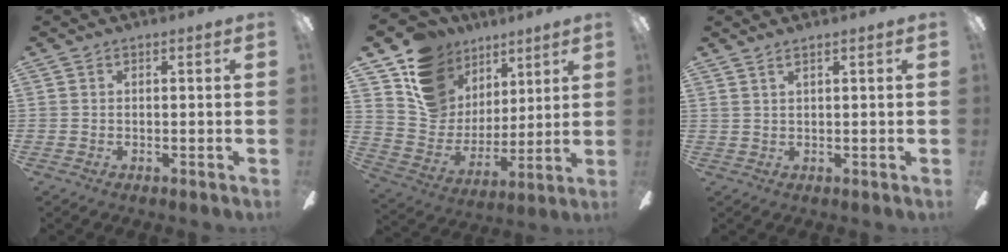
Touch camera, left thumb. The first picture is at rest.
{"total": 15.0, "force": [9.1, 11.0, 4.4], "torque": [-0.098, -0.054, 0.181]}
{"total": 1.4, "force": [1.2, -0.1, 0.7], "torque": [-0.017, -0.001, 0.022]}